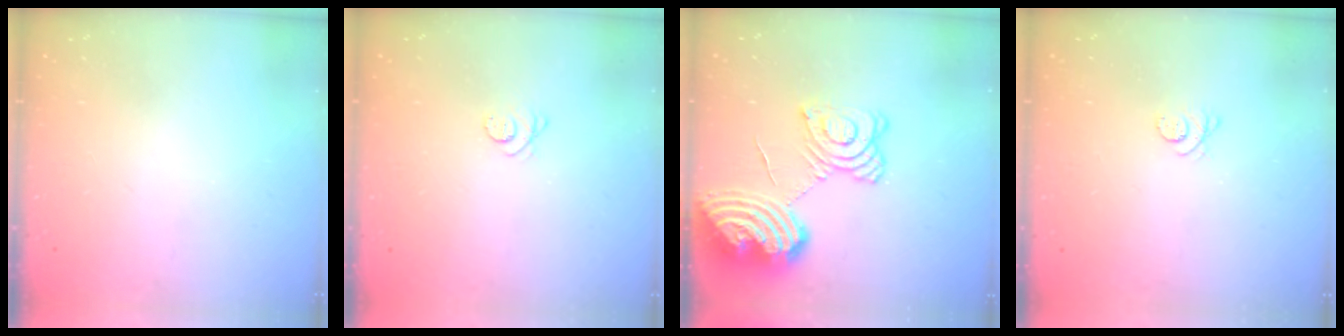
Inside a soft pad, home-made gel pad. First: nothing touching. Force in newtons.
{"total": 2.3, "press": 2.3, "slide": 0.3}
{"total": 20.7, "press": 20.5, "slide": 2.6}
{"total": 2.6, "press": 2.6, "slide": 0.3}